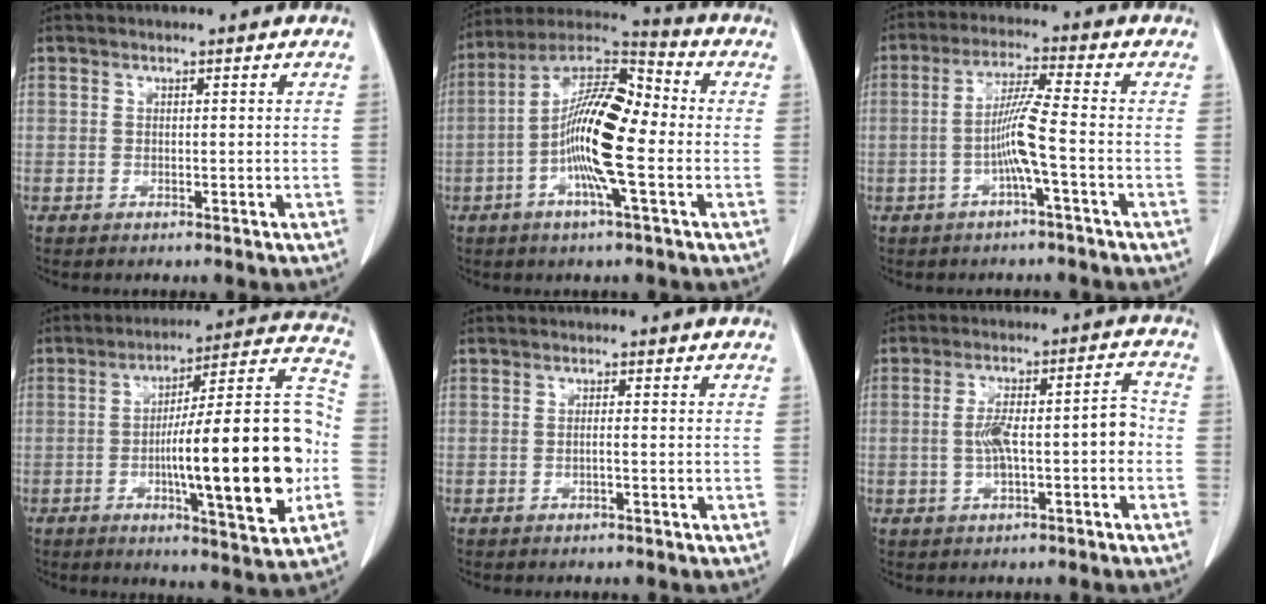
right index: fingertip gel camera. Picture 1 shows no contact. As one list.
[{"total": 14.7, "force": [-2.1, 2.6, 14.3], "torque": [-0.268, 0.017, -0.047]}, {"total": 6.5, "force": [-1.7, -0.8, 6.2], "torque": [-0.127, 0.004, -0.034]}, {"total": 22.9, "force": [-3.7, 2.3, 22.4], "torque": [-0.302, 0.019, -0.055]}, {"total": 0.8, "force": [-0.2, -0.1, 0.8], "torque": [-0.017, 0.000, -0.004]}, {"total": 8.5, "force": [-1.3, 2.1, 8.1], "torque": [-0.142, 0.032, -0.018]}]